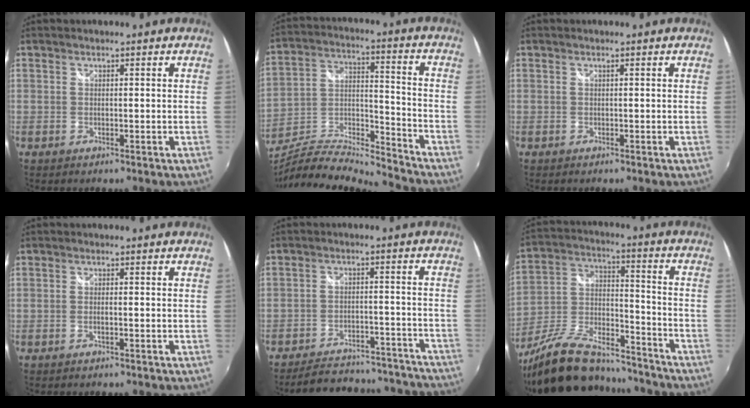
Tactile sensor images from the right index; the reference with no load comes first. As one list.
[{"total": 16.1, "force": [-14.3, 1.9, 7.2], "torque": [-0.145, -0.011, -0.258]}, {"total": 0.0}, {"total": 1.1, "force": [-0.3, 0.1, 1.0], "torque": [-0.020, 0.000, -0.008]}, {"total": 20.6, "force": [-18.9, 5.9, 5.9], "torque": [-0.121, 0.032, -0.226]}, {"total": 22.7, "force": [-17.8, 8.0, 11.7], "torque": [-0.235, 0.001, -0.289]}]